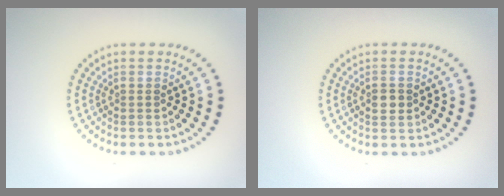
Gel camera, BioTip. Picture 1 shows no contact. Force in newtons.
{"total": 1.6, "press": 1.5, "slide": 0.3}